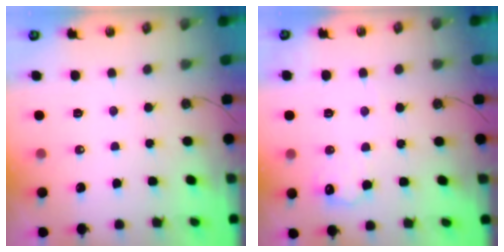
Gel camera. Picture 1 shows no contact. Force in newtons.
{"total": 9.1, "press": 9.0, "slide": 0.6}